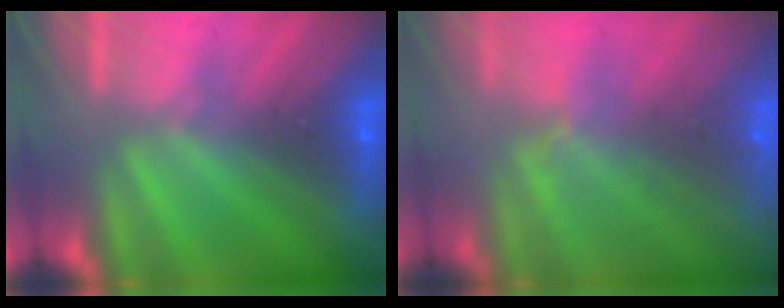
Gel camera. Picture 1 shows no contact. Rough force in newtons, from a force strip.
{"total": 9.8}